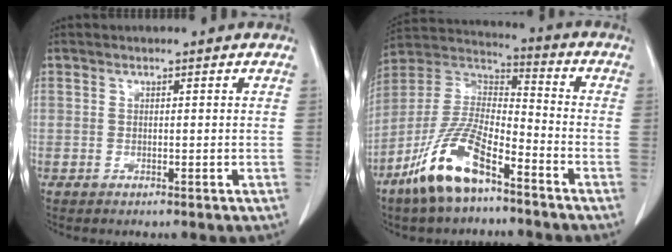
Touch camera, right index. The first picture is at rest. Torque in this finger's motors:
{"motor_torque": [1.13, -1.01, 0.79, 0.21]}